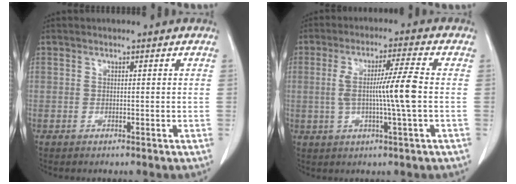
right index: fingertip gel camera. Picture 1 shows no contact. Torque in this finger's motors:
{"motor_torque": [1.19, 0.11, 0.51, 0.19]}